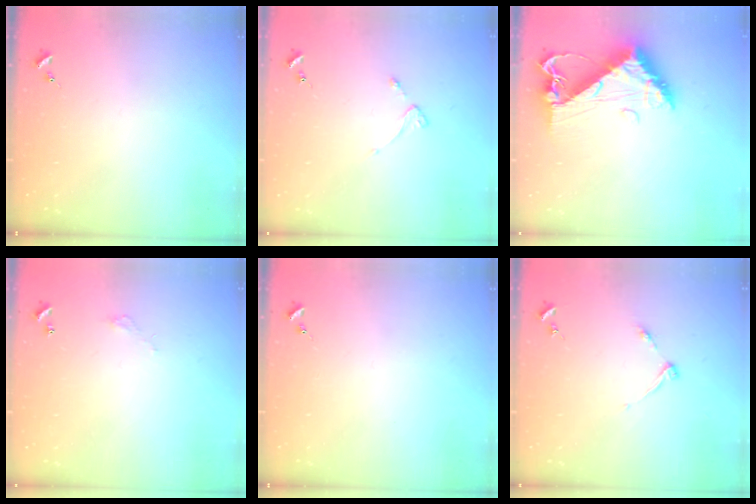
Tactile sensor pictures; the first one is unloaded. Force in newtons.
{"total": 2.7, "press": 2.6, "slide": 0.5}
{"total": 11.4, "press": 11.3, "slide": 1.4}
{"total": 2.7, "press": 2.7, "slide": 0.2}
{"total": 0.0}
{"total": 4.5, "press": 4.4, "slide": 0.6}